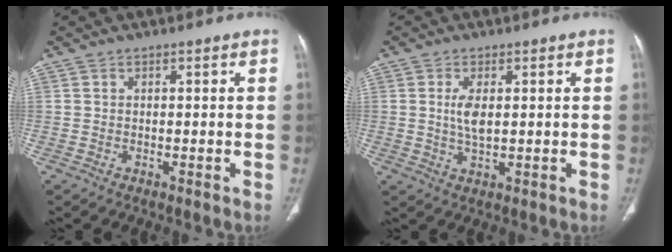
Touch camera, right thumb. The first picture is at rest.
{"total": 4.0, "force": [0.7, 1.7, 3.6], "torque": [-0.076, -0.006, 0.018]}